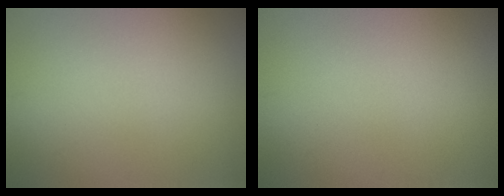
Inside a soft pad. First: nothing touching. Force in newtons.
{"total": 0.0}